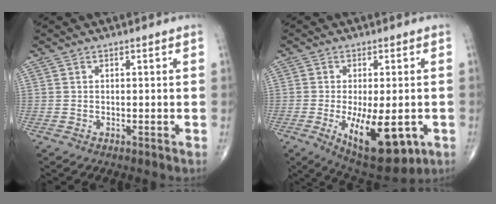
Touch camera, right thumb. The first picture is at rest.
{"total": 14.3, "force": [-4.1, 5.8, 12.4], "torque": [-0.183, -0.018, -0.043]}